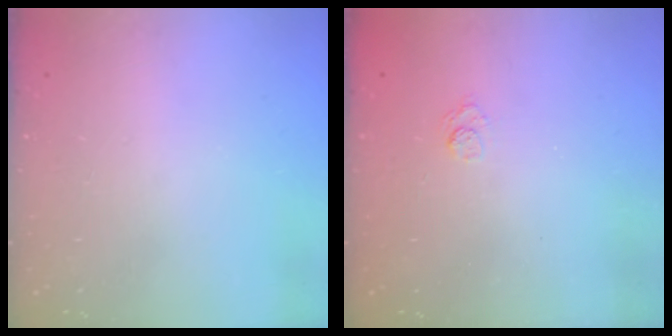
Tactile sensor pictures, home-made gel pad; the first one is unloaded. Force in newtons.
{"total": 2.6, "press": 2.3, "slide": 1.3}